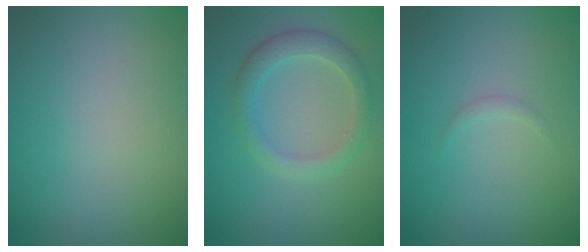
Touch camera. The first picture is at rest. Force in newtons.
{"total": 2.9, "press": 2.9, "slide": 0.1}
{"total": 0.5, "press": 0.5, "slide": 0.0}